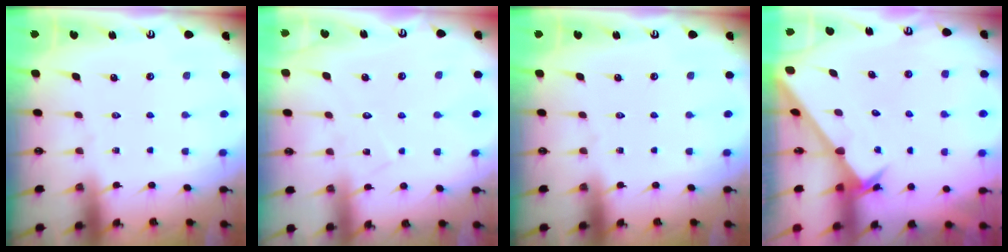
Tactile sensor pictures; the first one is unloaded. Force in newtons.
{"total": 6.8, "press": 6.8, "slide": 0.4}
{"total": 0.0}
{"total": 2.4, "press": 2.4, "slide": 0.2}